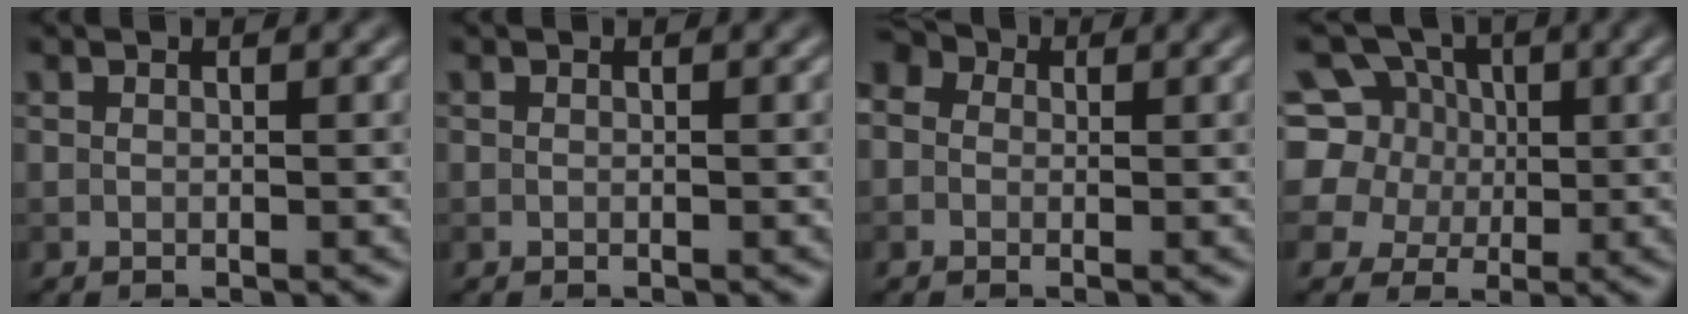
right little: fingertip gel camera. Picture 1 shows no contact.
{"total": 0.0}
{"total": 4.5, "force": [1.2, 3.8, 2.2], "torque": [-0.034, 0.024, -0.026]}
{"total": 11.8, "force": [3.5, 10.0, 5.0], "torque": [-0.132, 0.050, 0.044]}